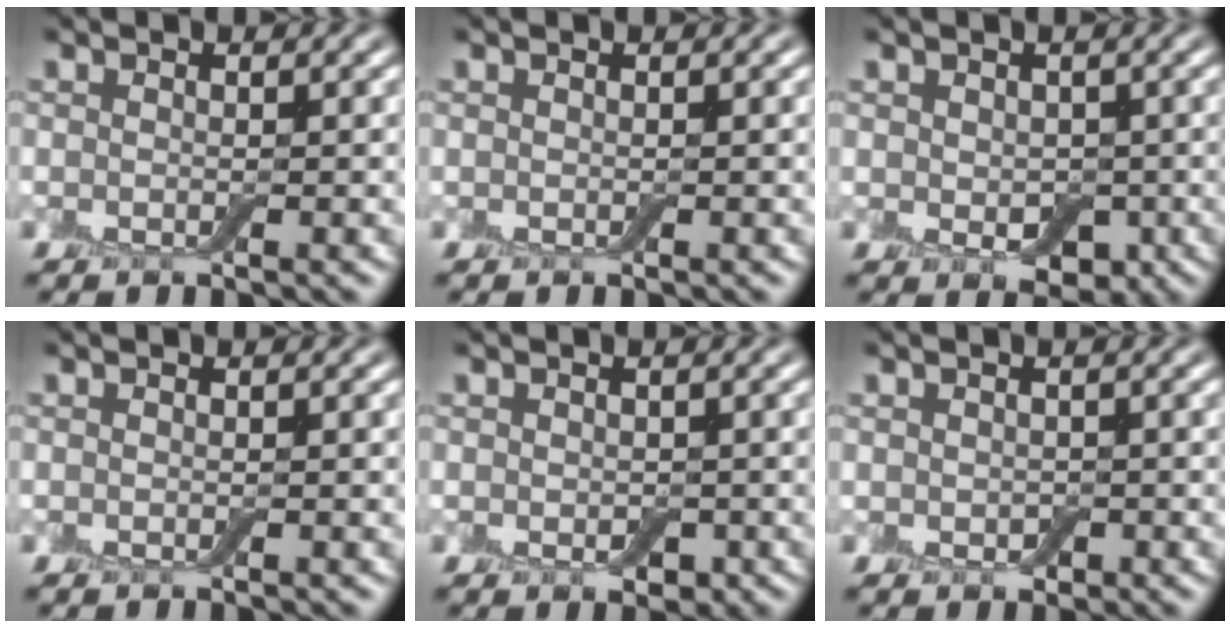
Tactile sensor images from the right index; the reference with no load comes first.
{"total": 0.0}
{"total": 3.3, "force": [-0.3, 2.4, 2.2], "torque": [-0.033, -0.012, 0.000]}
{"total": 0.0}
{"total": 1.0, "force": [-0.1, 0.9, 0.5], "torque": [-0.008, -0.003, -0.004]}
{"total": 0.7, "force": [0.0, 0.6, 0.3], "torque": [-0.006, 0.000, -0.003]}